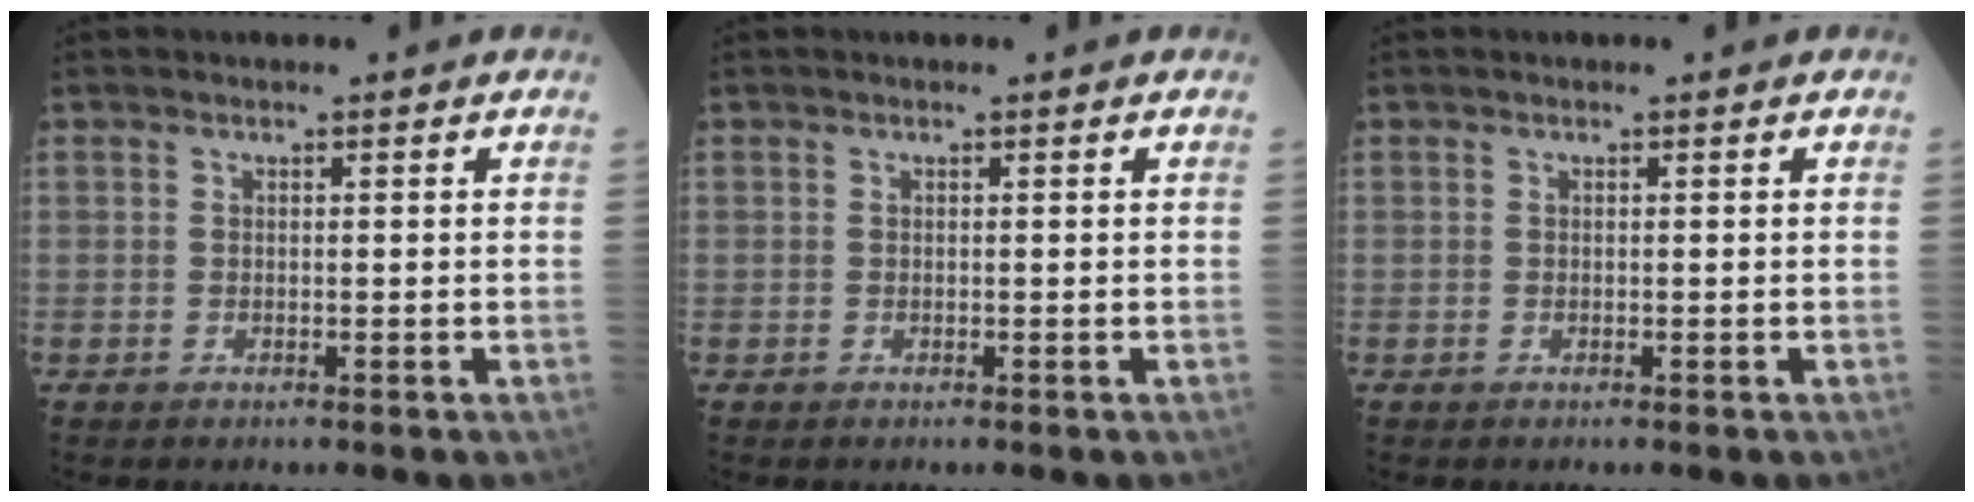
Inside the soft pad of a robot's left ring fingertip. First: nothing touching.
{"total": 0.0}
{"total": 0.0}